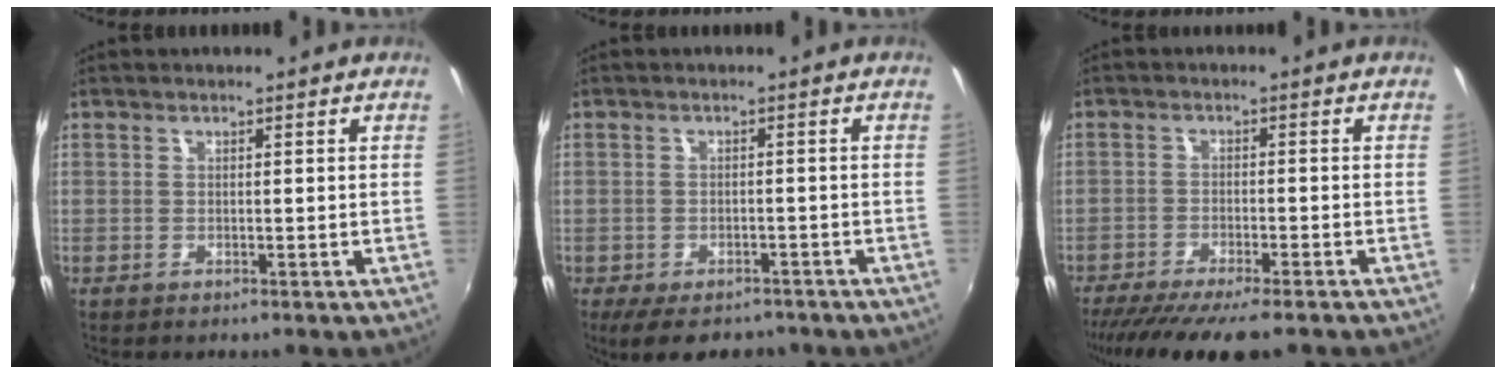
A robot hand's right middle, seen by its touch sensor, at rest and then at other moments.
{"total": 8.0, "force": [-6.3, 3.3, 3.5], "torque": [-0.075, -0.021, -0.092]}
{"total": 12.1, "force": [-10.1, 1.3, 6.5], "torque": [-0.136, -0.043, -0.162]}